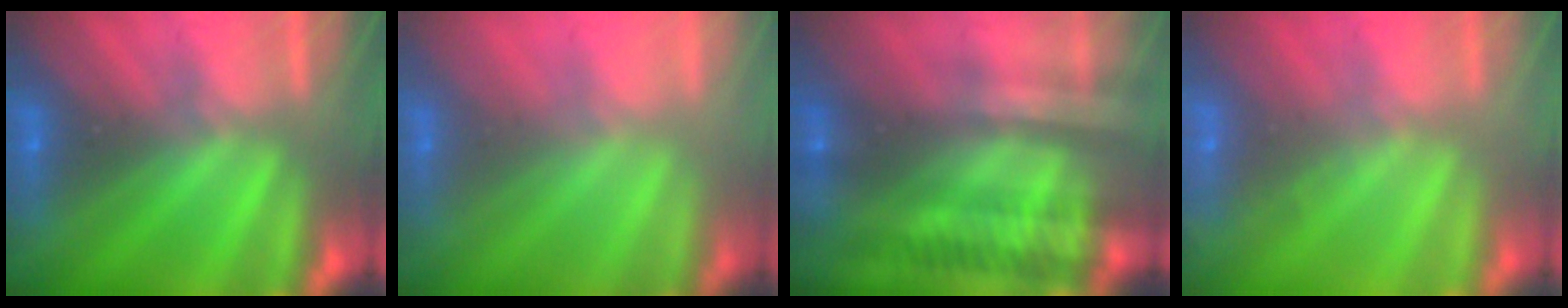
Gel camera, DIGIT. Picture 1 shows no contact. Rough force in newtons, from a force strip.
{"total": 2.0}
{"total": 2.3}
{"total": 1.8}